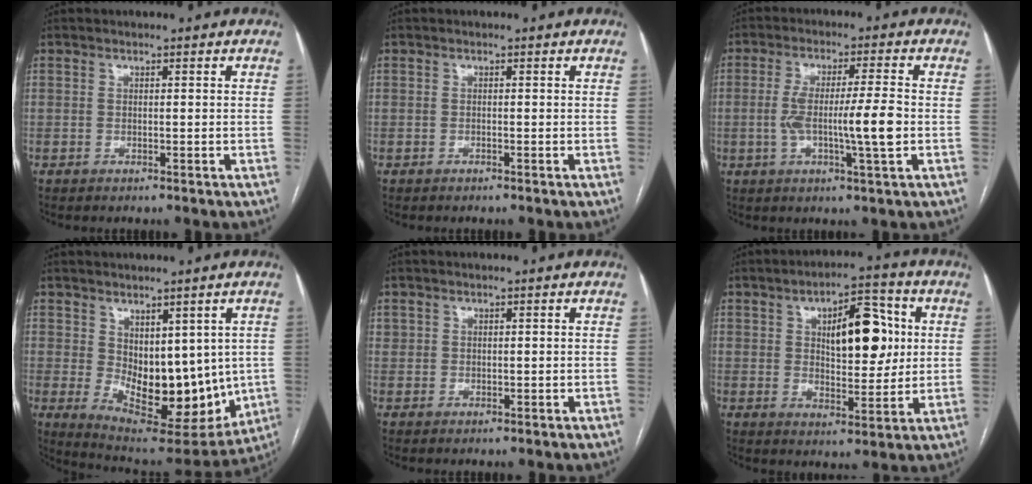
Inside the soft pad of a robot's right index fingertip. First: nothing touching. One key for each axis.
{"total": 0.0}
{"total": 9.3, "fx": -1.3, "fy": 0.2, "fz": 9.2, "tx": -0.167, "ty": 0.002, "tz": -0.025}
{"total": 16.3, "fx": -1.4, "fy": 8.6, "fz": 13.7, "tx": -0.196, "ty": -0.019, "tz": 0.006}
{"total": 1.1, "fx": 0.6, "fy": 0.8, "fz": 0.3, "tx": 0.002, "ty": 0.003, "tz": 0.011}
{"total": 11.8, "fx": 2.8, "fy": 4.8, "fz": 10.5, "tx": -0.152, "ty": 0.016, "tz": 0.047}